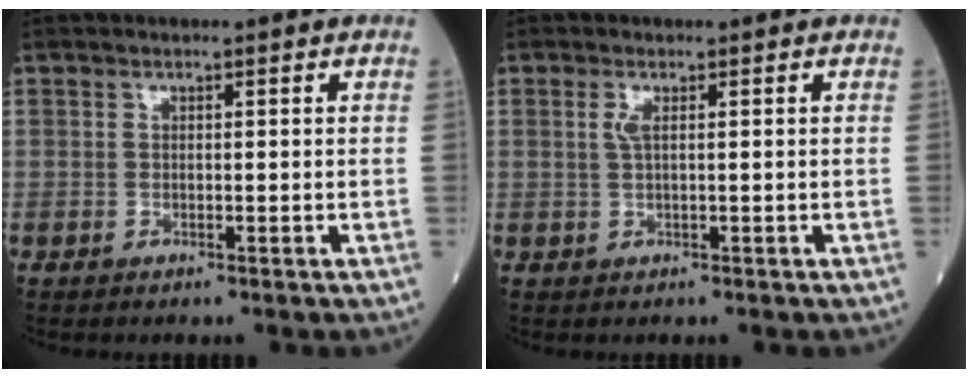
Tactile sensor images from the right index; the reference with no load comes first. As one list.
[{"total": 1.4, "force": [0.5, 0.1, 1.3], "torque": [-0.037, 0.001, 0.011]}]